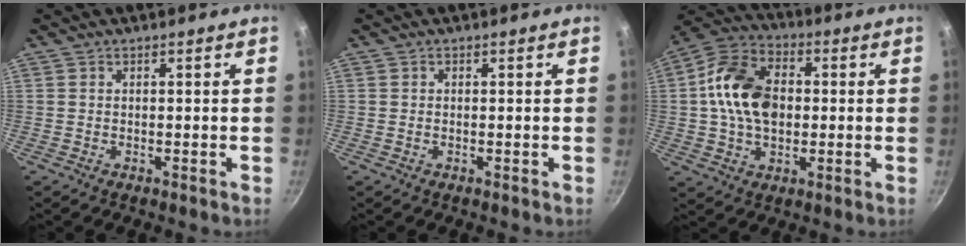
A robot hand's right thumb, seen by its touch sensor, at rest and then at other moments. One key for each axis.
{"total": 0.0}
{"total": 15.3, "fx": 0.8, "fy": 10.6, "fz": 11.0, "tx": -0.173, "ty": 0.021, "tz": -0.004}